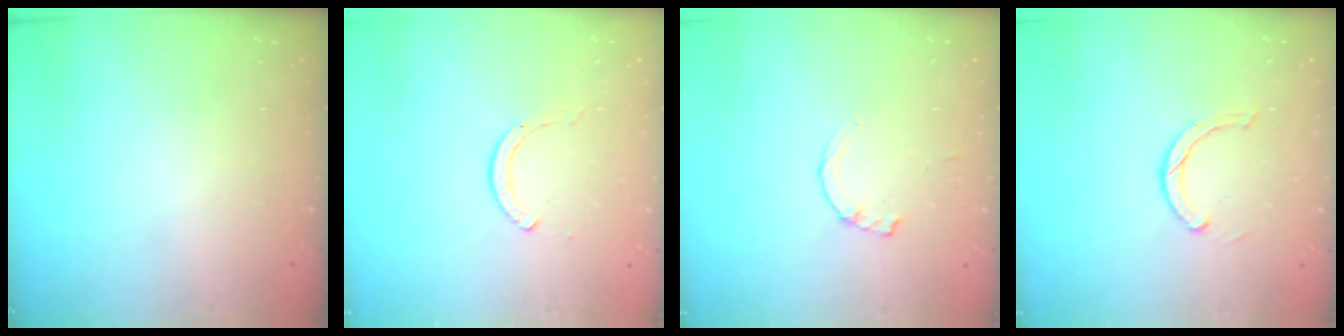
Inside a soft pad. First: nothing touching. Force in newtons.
{"total": 2.6, "press": 2.6, "slide": 0.3}
{"total": 1.2, "press": 1.2, "slide": 0.3}
{"total": 2.9, "press": 2.9, "slide": 0.4}